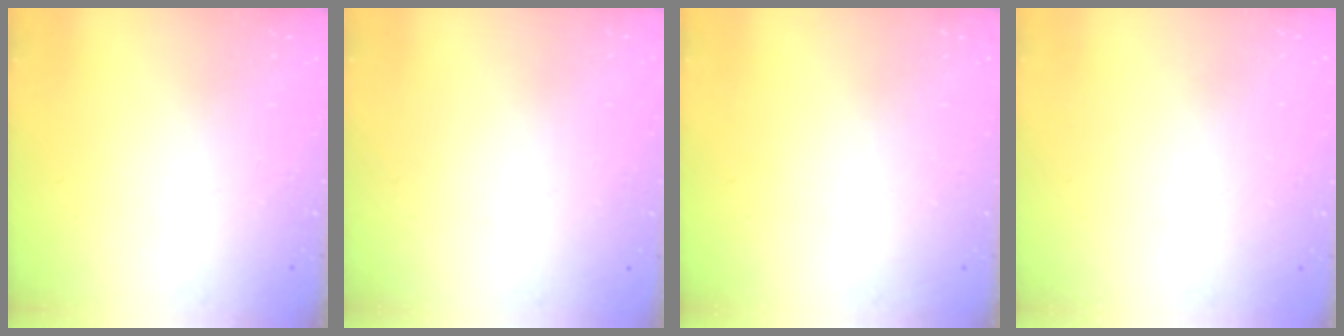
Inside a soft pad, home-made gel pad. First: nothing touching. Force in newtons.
{"total": 0.0}
{"total": 0.0}
{"total": 0.0}